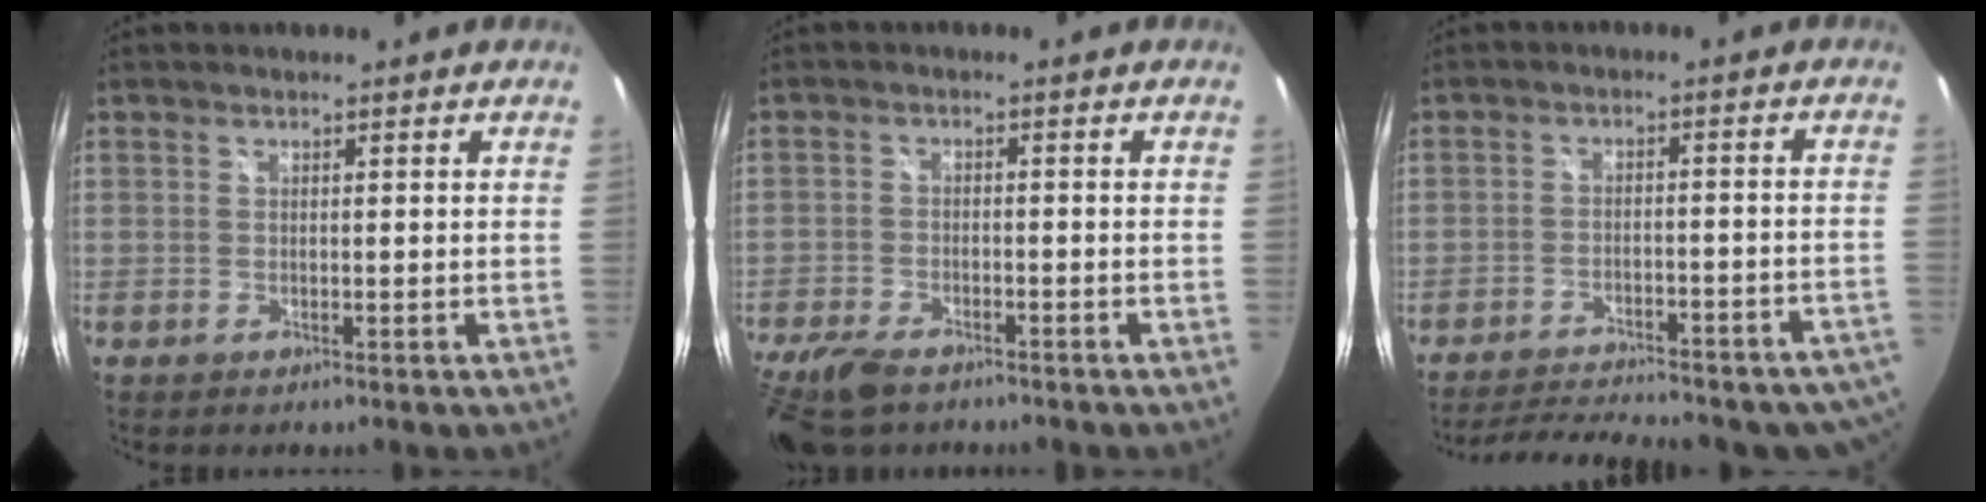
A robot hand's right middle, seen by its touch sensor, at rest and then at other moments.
{"total": 10.1, "force": [-7.7, 4.1, 4.9], "torque": [-0.131, -0.025, -0.141]}
{"total": 20.4, "force": [-17.3, 6.2, 8.9], "torque": [-0.155, -0.012, -0.212]}